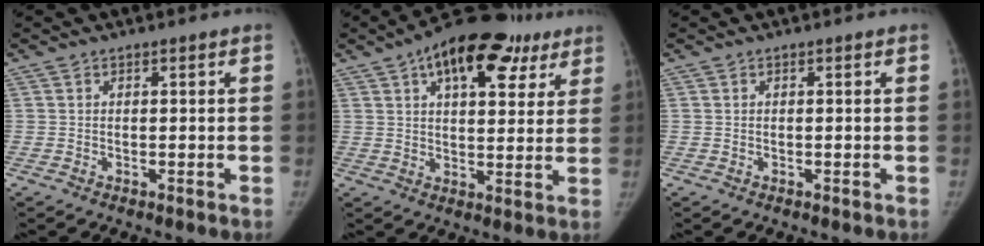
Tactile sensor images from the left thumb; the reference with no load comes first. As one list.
[{"total": 19.0, "force": [10.0, 9.6, 13.0], "torque": [-0.157, 0.001, 0.145]}, {"total": 0.0}]